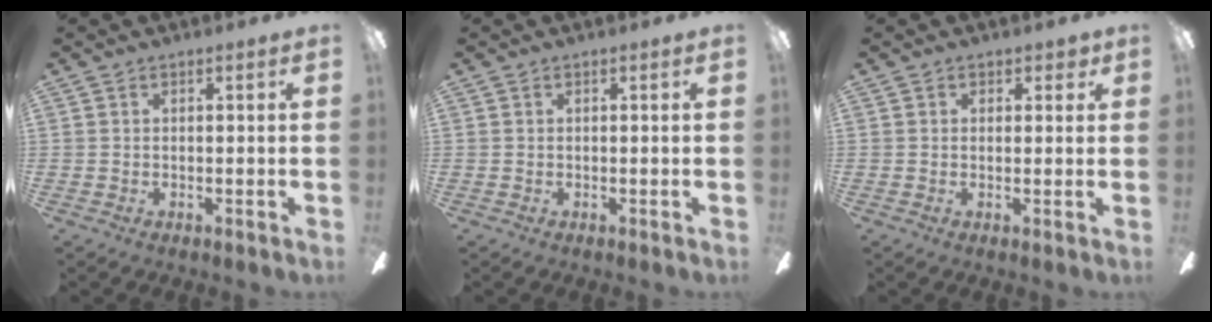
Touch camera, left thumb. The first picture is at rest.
{"total": 0.0}
{"total": 1.6, "force": [0.9, 1.1, 0.8], "torque": [0.000, -0.001, 0.012]}